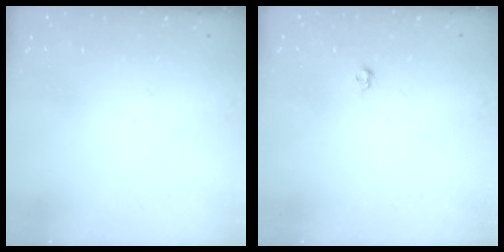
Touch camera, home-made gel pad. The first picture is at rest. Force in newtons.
{"total": 3.9, "press": 3.8, "slide": 0.8}